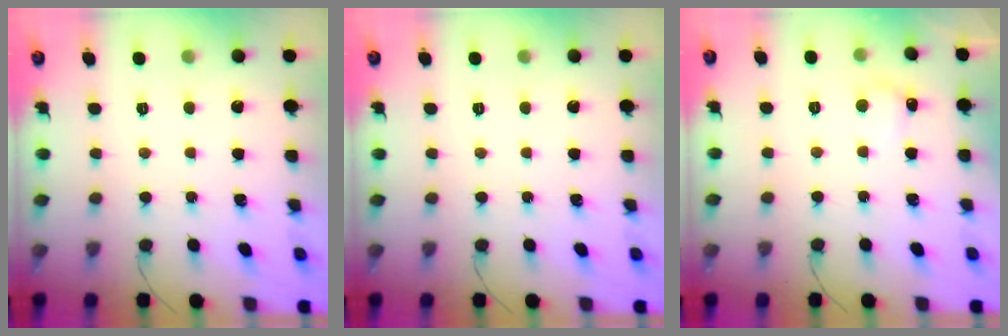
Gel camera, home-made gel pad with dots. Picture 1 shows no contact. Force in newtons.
{"total": 0.0}
{"total": 4.4, "press": 4.2, "slide": 1.2}